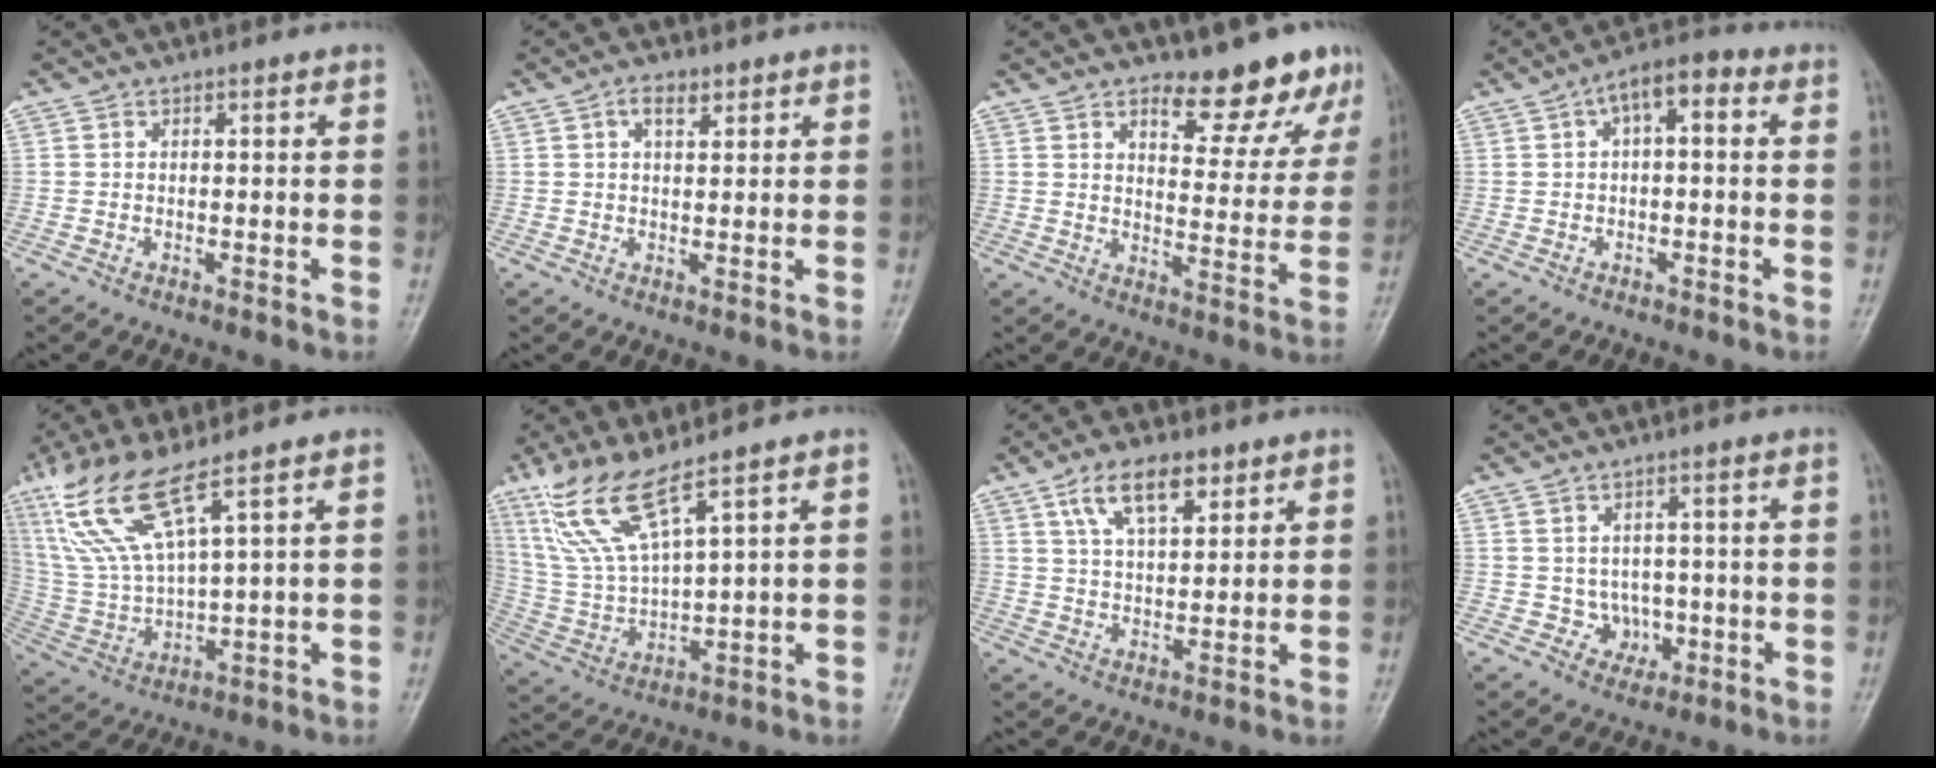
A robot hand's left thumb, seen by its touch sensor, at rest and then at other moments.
{"total": 3.2, "force": [1.7, 1.6, 2.2], "torque": [-0.030, -0.005, 0.028]}
{"total": 11.2, "force": [8.8, 4.2, 5.6], "torque": [-0.035, -0.069, 0.120]}
{"total": 6.4, "force": [1.4, 2.9, 5.5], "torque": [-0.076, 0.028, 0.010]}
{"total": 13.4, "force": [8.1, 2.4, 10.4], "torque": [-0.235, -0.035, 0.179]}
{"total": 11.3, "force": [7.7, 1.9, 8.0], "torque": [-0.175, -0.041, 0.175]}
{"total": 9.1, "force": [5.1, 4.1, 6.3], "torque": [-0.099, -0.018, 0.094]}
{"total": 4.3, "force": [-0.6, 3.9, 1.7], "torque": [0.002, 0.006, -0.001]}